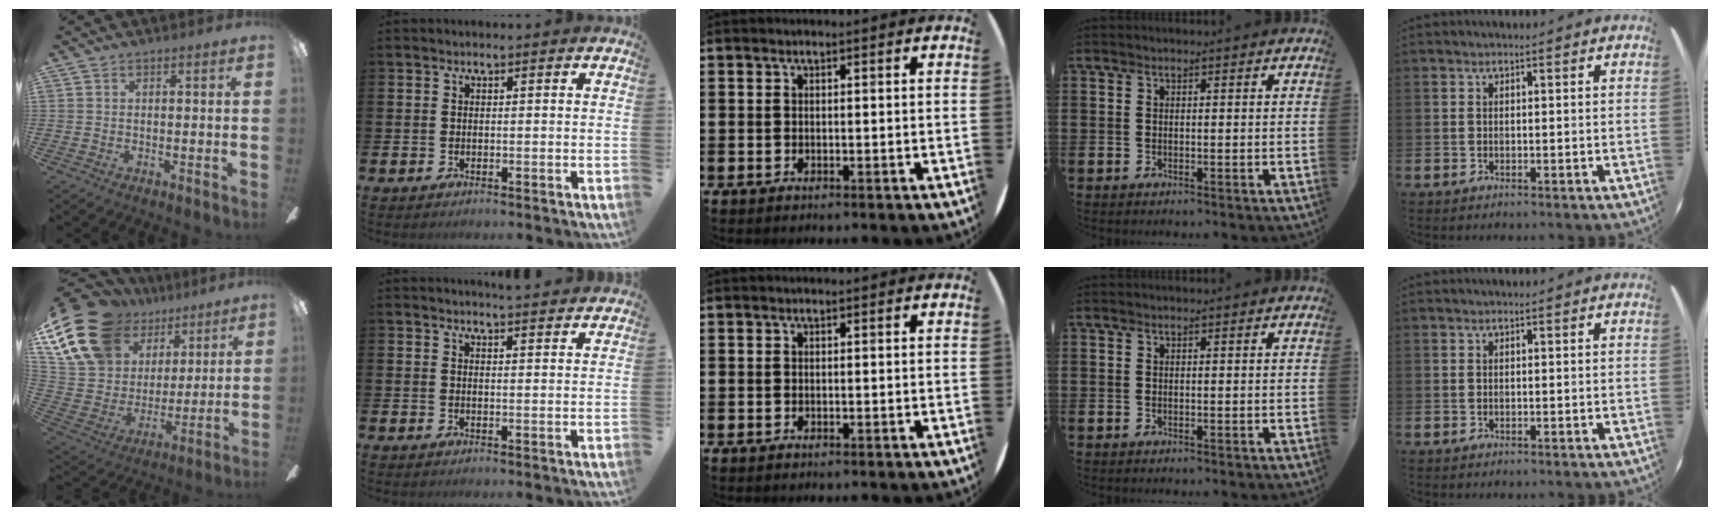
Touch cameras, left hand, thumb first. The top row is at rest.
{"thumb": {"total": 21.4, "force": [12.9, 13.5, 10.3], "torque": [-0.240, -0.060, 0.247]}, "index": {"total": 3.2, "force": [3.2, -0.4, 0.0], "torque": [0.007, -0.023, 0.055]}}